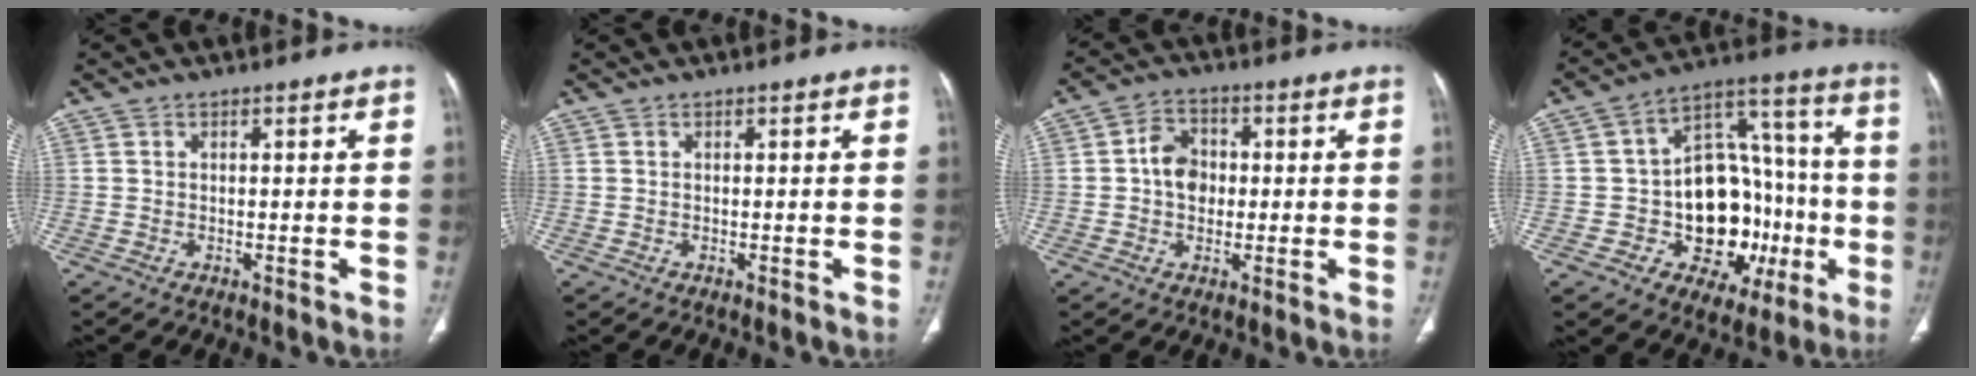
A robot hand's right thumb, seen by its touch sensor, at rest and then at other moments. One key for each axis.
{"total": 0.0}
{"total": 6.4, "fx": 0.1, "fy": 5.0, "fz": 4.0, "tx": -0.045, "ty": 0.012, "tz": -0.005}
{"total": 23.2, "fx": -4.9, "fy": 15.7, "fz": 16.4, "tx": -0.170, "ty": 0.046, "tz": -0.055}